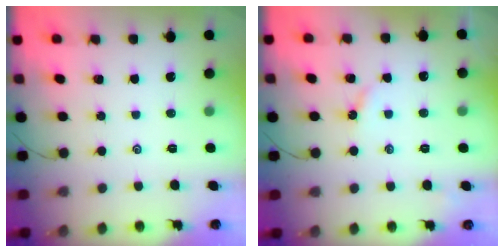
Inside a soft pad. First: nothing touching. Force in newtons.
{"total": 2.7, "press": 2.7, "slide": 0.4}